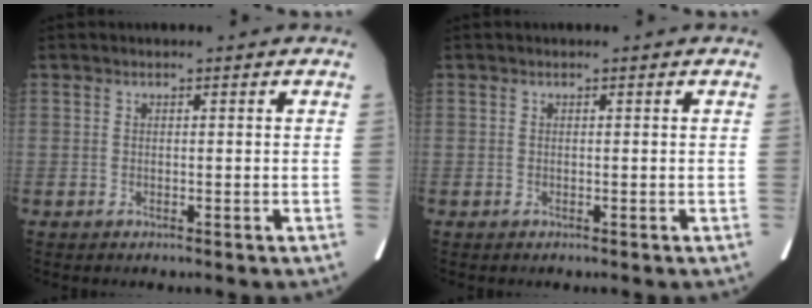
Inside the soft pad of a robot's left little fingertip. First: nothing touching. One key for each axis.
{"total": 0.0}